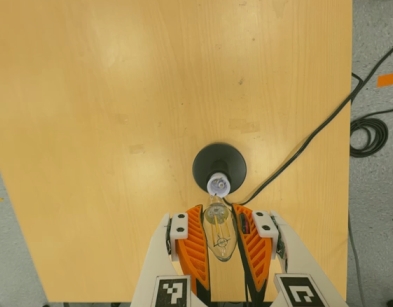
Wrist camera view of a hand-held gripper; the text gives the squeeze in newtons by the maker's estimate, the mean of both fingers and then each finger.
{"total": 21.2, "left": 22.9, "right": 19.5}